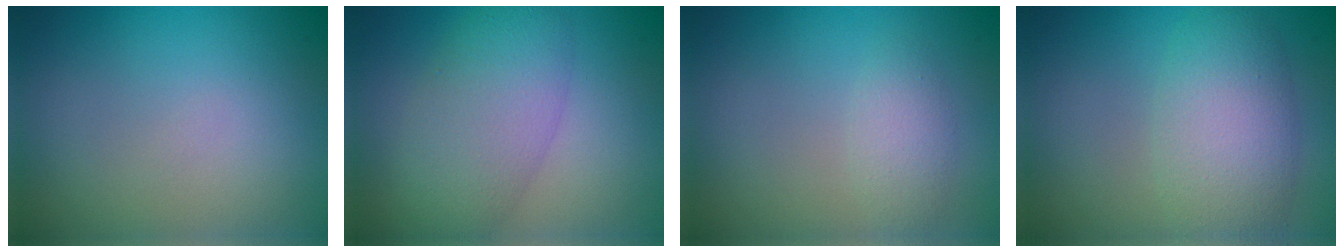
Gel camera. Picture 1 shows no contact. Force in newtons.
{"total": 6.2, "press": 6.2, "slide": 0.1}
{"total": 1.6, "press": 1.6, "slide": 0.1}
{"total": 5.3, "press": 5.3, "slide": 0.3}